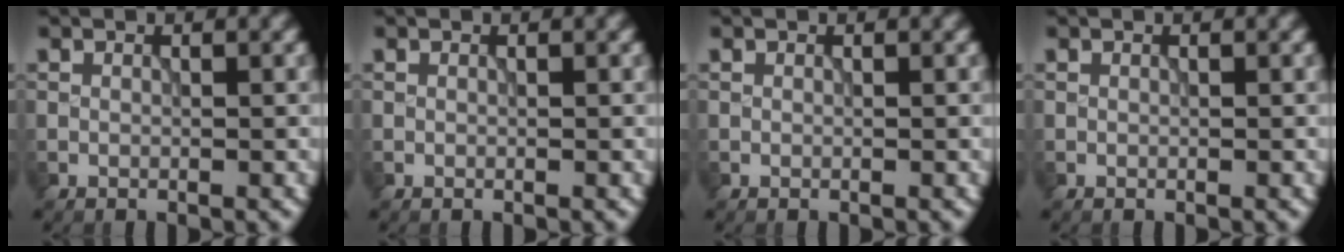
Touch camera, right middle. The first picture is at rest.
{"total": 0.0}
{"total": 0.0}
{"total": 0.0}